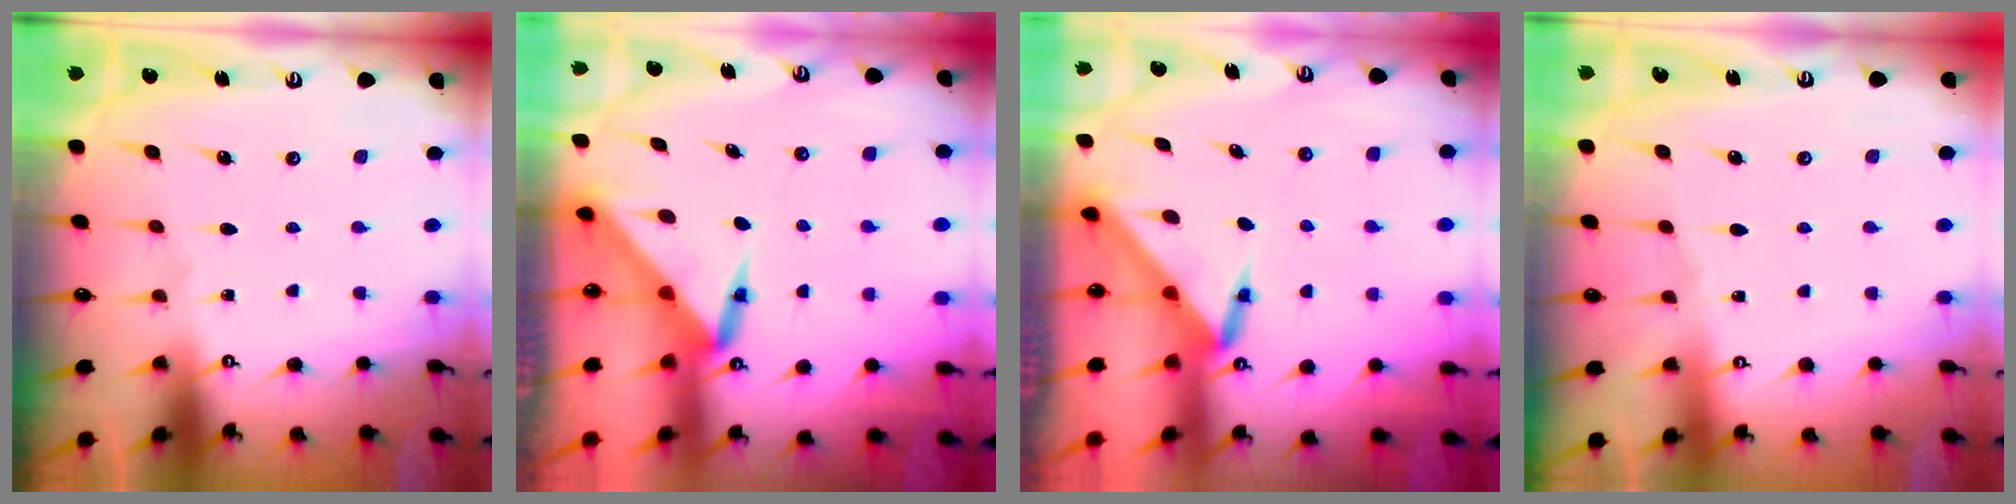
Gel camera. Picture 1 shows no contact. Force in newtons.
{"total": 3.8, "press": 3.8, "slide": 0.2}
{"total": 3.4, "press": 3.4, "slide": 0.1}
{"total": 1.9, "press": 1.8, "slide": 0.5}